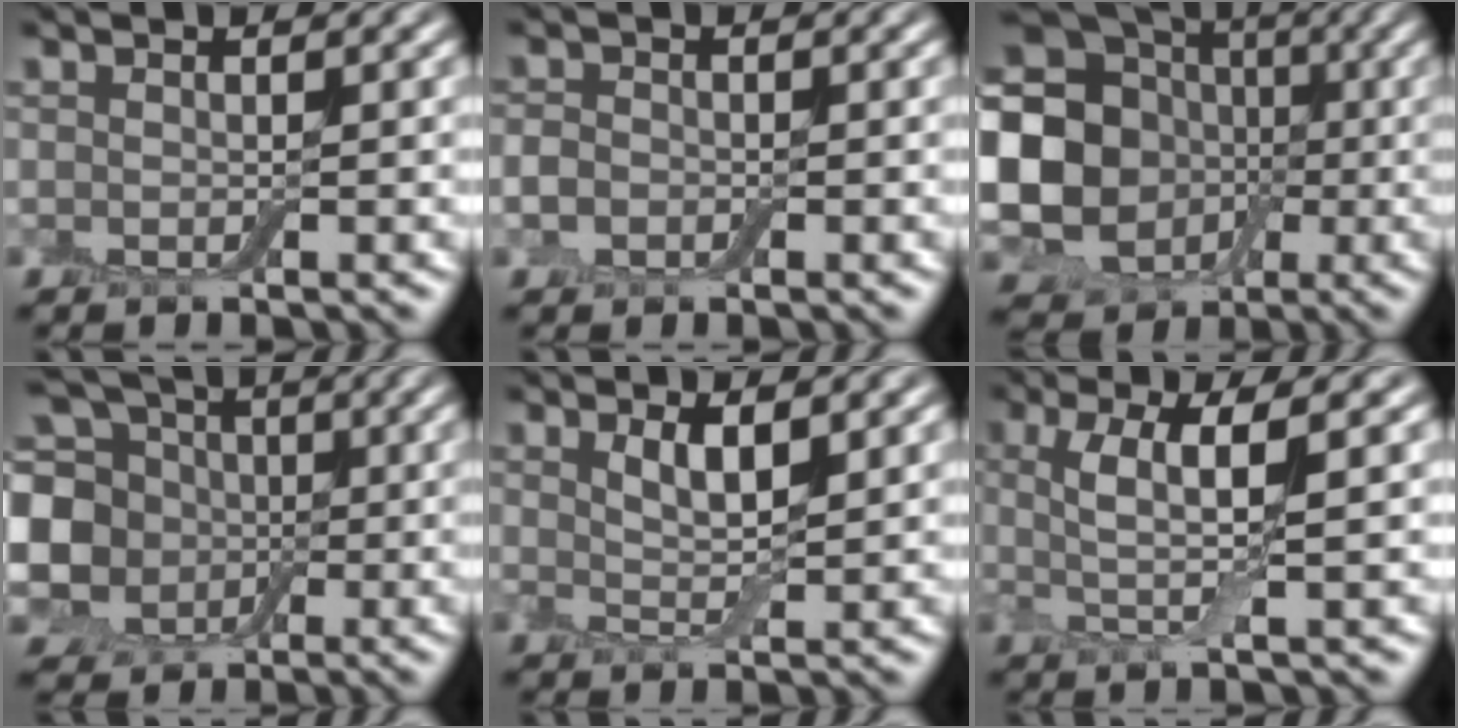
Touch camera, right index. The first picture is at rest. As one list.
[{"total": 1.5, "force": [-0.7, 1.2, 0.6], "torque": [-0.011, -0.003, -0.021]}, {"total": 16.6, "force": [-0.4, 15.0, 7.2], "torque": [-0.170, -0.002, -0.042]}, {"total": 10.8, "force": [0.6, 9.2, 5.6], "torque": [-0.141, -0.002, -0.001]}, {"total": 2.5, "force": [1.1, 0.5, 2.2], "torque": [-0.041, -0.007, 0.020]}, {"total": 5.0, "force": [0.7, 1.0, 4.8], "torque": [-0.100, -0.001, 0.011]}]